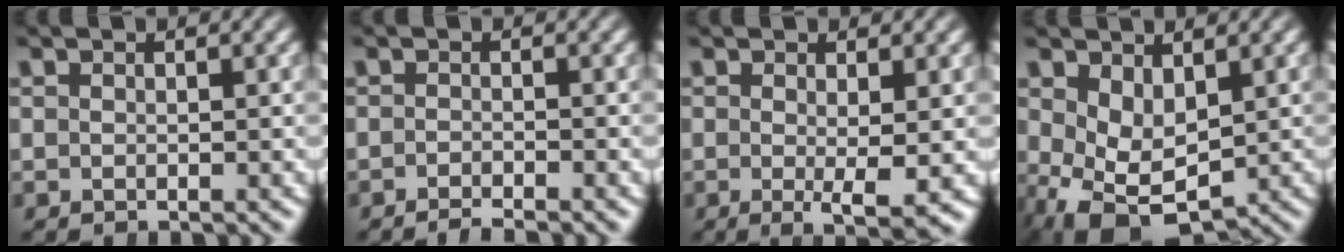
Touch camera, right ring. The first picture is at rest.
{"total": 1.8, "force": [-1.8, 0.0, 0.3], "torque": [-0.007, -0.006, -0.032]}
{"total": 3.7, "force": [-1.2, 0.5, 3.5], "torque": [-0.059, -0.029, -0.009]}
{"total": 7.9, "force": [-2.9, 5.6, 4.8], "torque": [-0.115, -0.062, -0.024]}